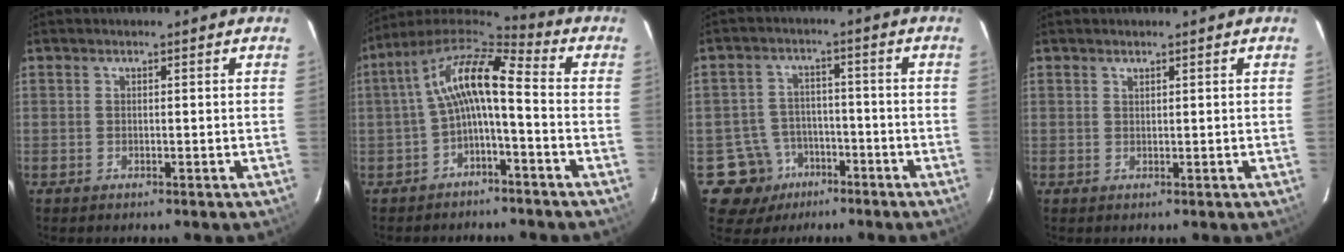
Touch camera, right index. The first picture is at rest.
{"total": 11.2, "force": [-1.4, 3.2, 10.6], "torque": [-0.215, 0.025, -0.032]}
{"total": 8.0, "force": [-4.3, 6.7, 0.3], "torque": [-0.023, 0.031, -0.061]}
{"total": 0.5, "force": [0.5, 0.1, 0.1], "torque": [-0.002, 0.001, 0.009]}